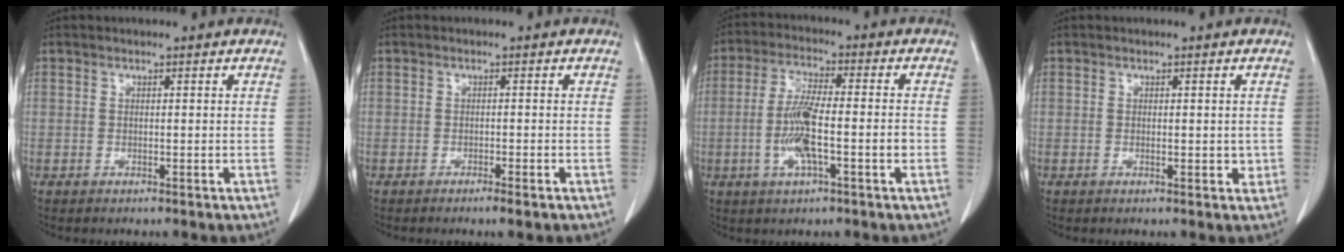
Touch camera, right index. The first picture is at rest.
{"total": 1.6, "force": [-1.1, 0.0, 1.1], "torque": [-0.020, -0.004, -0.015]}
{"total": 8.6, "force": [-2.0, 1.4, 8.2], "torque": [-0.159, 0.006, -0.036]}
{"total": 1.7, "force": [0.0, 0.9, 1.5], "torque": [-0.015, -0.001, 0.006]}